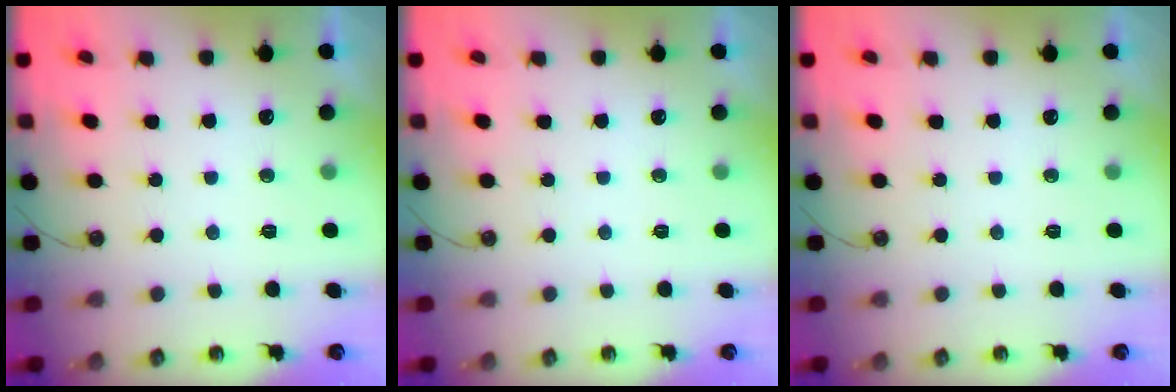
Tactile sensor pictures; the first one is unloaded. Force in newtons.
{"total": 0.0}
{"total": 0.0}